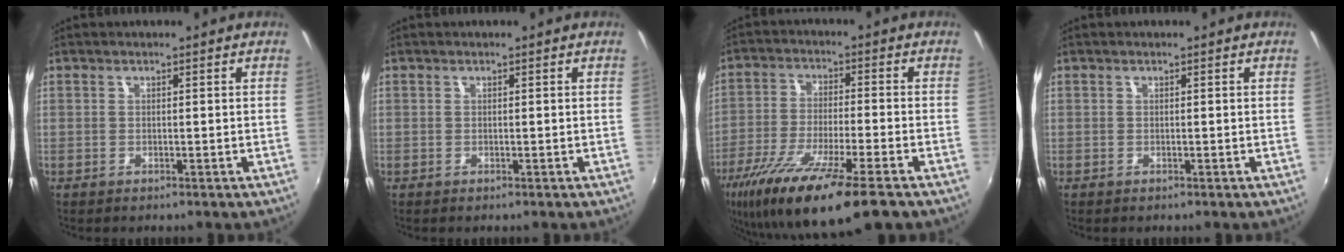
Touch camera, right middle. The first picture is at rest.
{"total": 0.0}
{"total": 17.4, "force": [-11.6, 2.4, 12.8], "torque": [-0.246, -0.046, -0.202]}
{"total": 0.0}